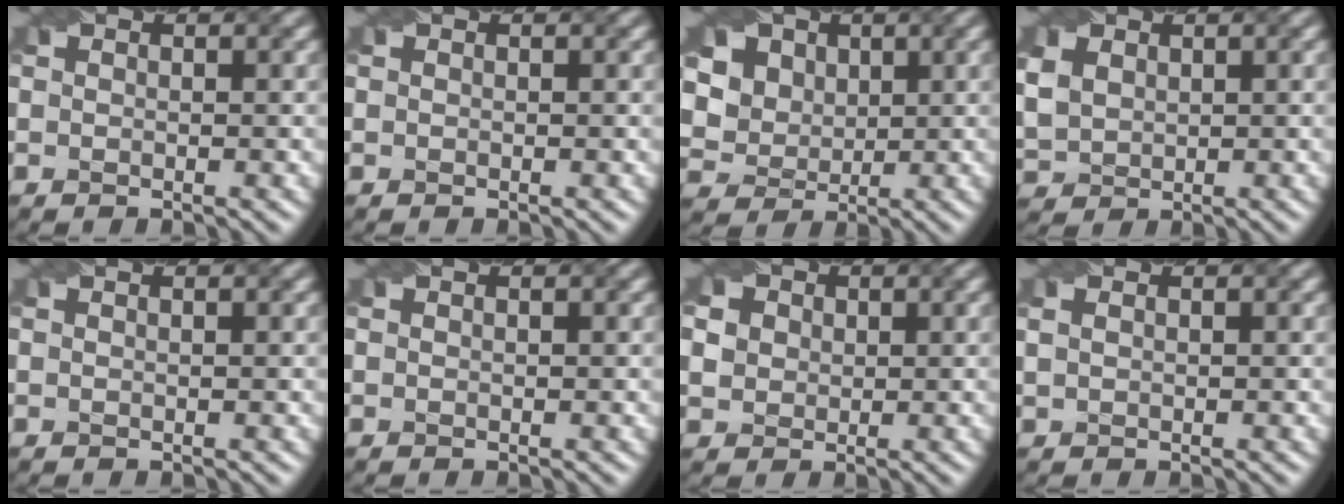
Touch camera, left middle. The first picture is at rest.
{"total": 0.0}
{"total": 7.6, "force": [3.0, 6.1, 3.4], "torque": [-0.074, 0.013, 0.045]}
{"total": 3.8, "force": [1.4, 2.8, 2.0], "torque": [-0.065, 0.007, 0.032]}
{"total": 1.6, "force": [0.9, 0.7, 1.0], "torque": [-0.004, -0.001, -0.004]}
{"total": 1.0, "force": [0.6, 0.4, 0.7], "torque": [-0.006, -0.003, 0.001]}
{"total": 5.3, "force": [2.2, 4.2, 2.4], "torque": [-0.059, 0.021, 0.025]}
{"total": 1.7, "force": [1.0, 0.8, 1.0], "torque": [-0.017, 0.001, 0.010]}